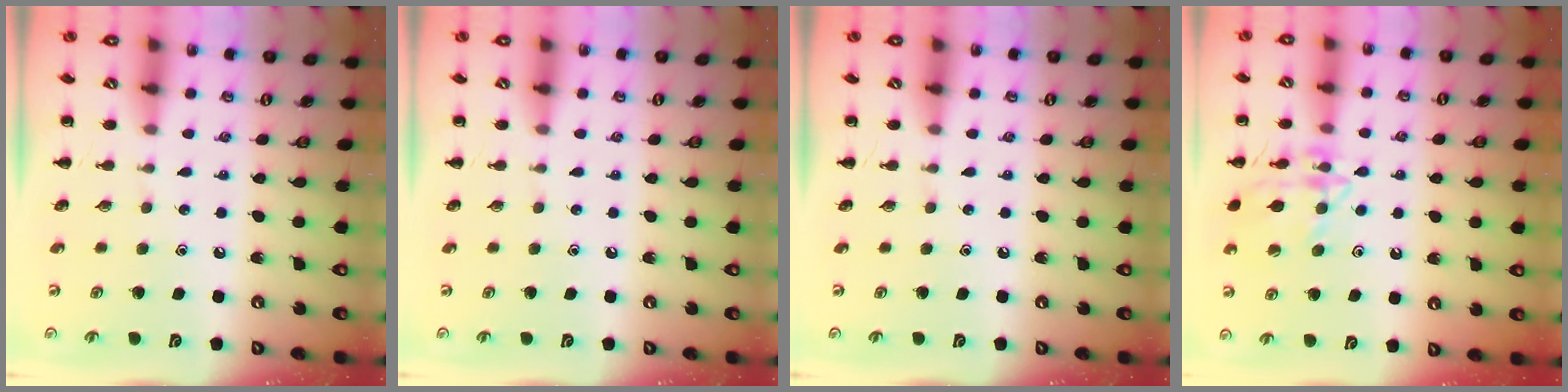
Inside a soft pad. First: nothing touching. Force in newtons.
{"total": 0.0}
{"total": 0.0}
{"total": 14.8, "press": 14.8, "slide": 0.9}